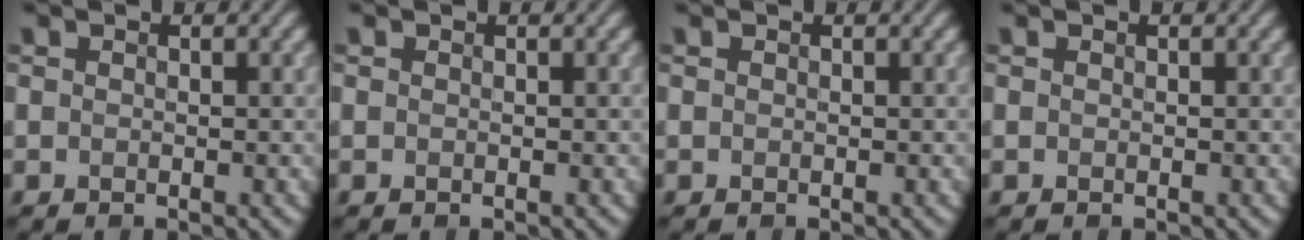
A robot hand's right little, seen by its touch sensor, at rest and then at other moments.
{"total": 0.0}
{"total": 0.0}
{"total": 0.0}